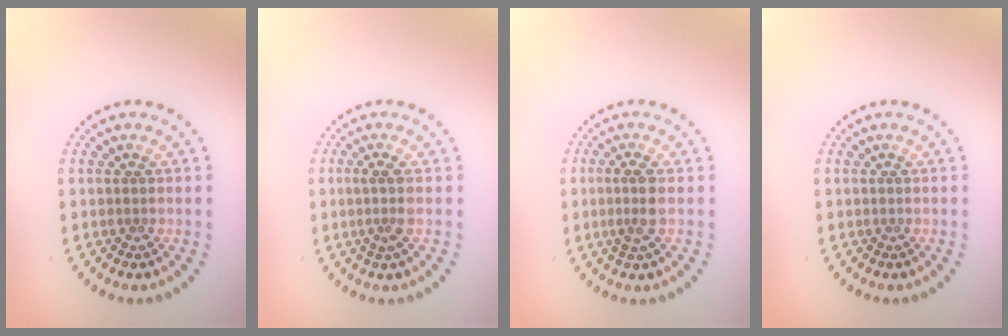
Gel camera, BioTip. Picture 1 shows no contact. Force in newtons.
{"total": 1.8, "press": 1.5, "slide": 1.1}
{"total": 2.2, "press": 2.1, "slide": 0.8}
{"total": 0.0}